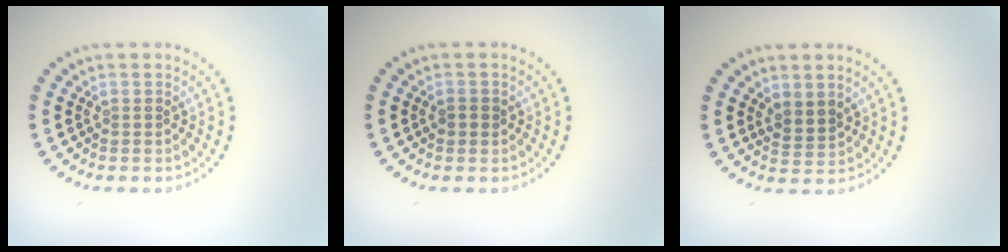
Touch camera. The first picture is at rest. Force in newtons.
{"total": 1.1, "press": 1.1, "slide": 0.1}
{"total": 1.9, "press": 1.4, "slide": 1.2}